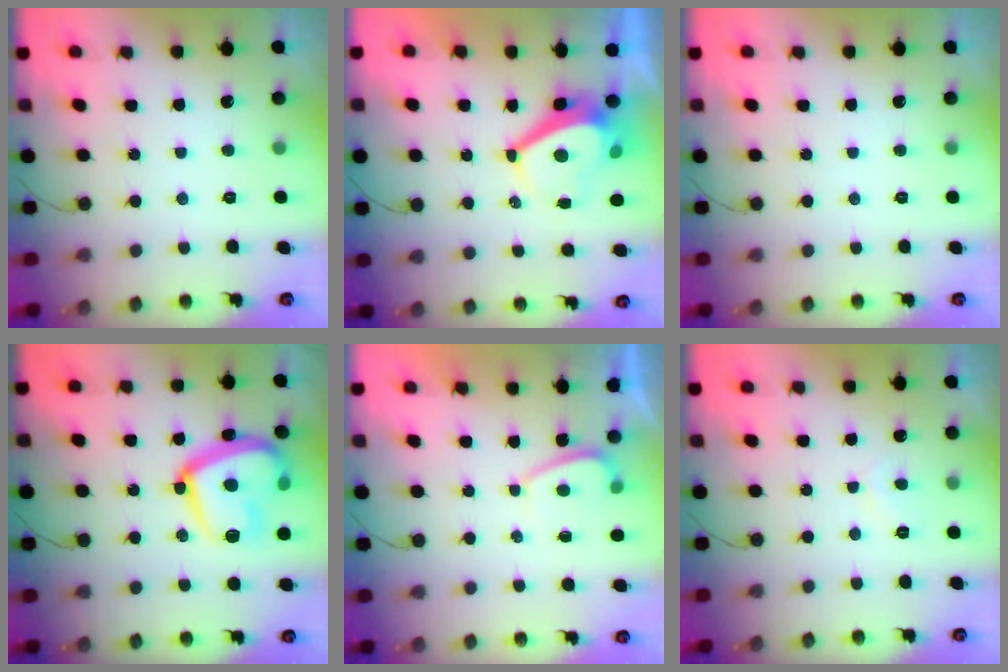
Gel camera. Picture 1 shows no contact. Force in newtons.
{"total": 6.3, "press": 6.3, "slide": 0.7}
{"total": 0.0}
{"total": 21.7, "press": 21.6, "slide": 1.9}
{"total": 1.8, "press": 1.7, "slide": 0.6}
{"total": 3.1, "press": 3.0, "slide": 0.6}